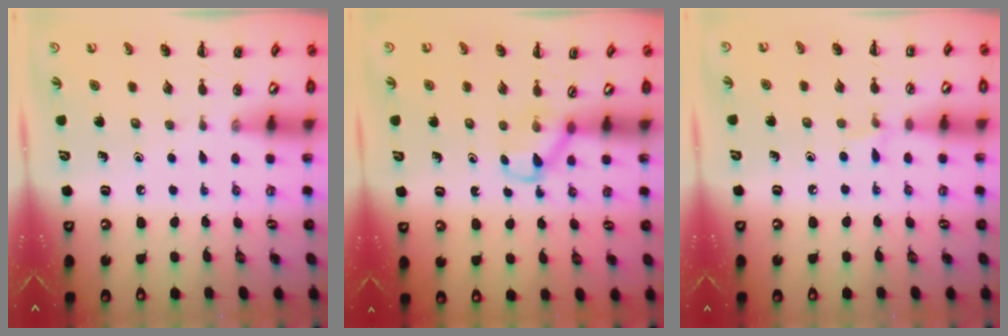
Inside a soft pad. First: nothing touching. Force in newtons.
{"total": 3.5, "press": 3.2, "slide": 1.4}
{"total": 4.8, "press": 4.5, "slide": 1.6}